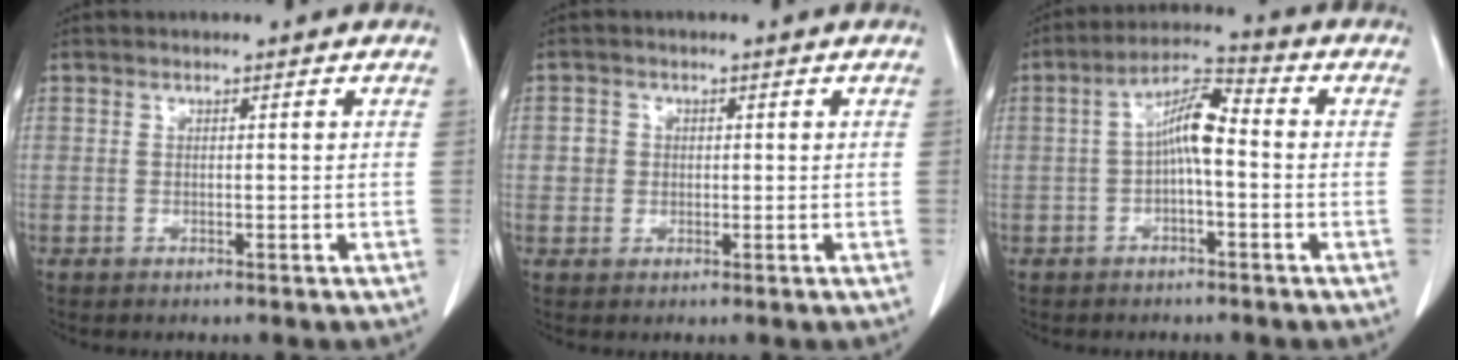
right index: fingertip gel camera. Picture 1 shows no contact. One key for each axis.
{"total": 2.3, "fx": 0.1, "fy": 2.2, "fz": 0.5, "tx": -0.004, "ty": 0.009, "tz": 0.003}
{"total": 7.0, "fx": -0.4, "fy": 1.9, "fz": 6.7, "tx": -0.125, "ty": 0.026, "tz": -0.011}